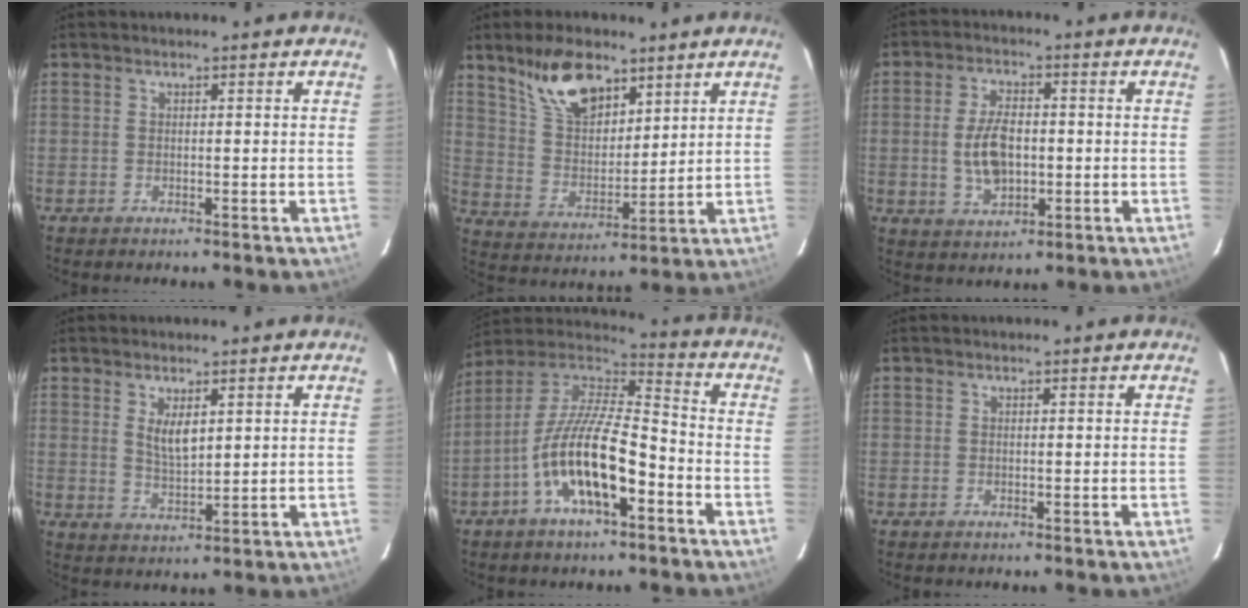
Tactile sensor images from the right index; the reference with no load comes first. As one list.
[{"total": 12.8, "force": [8.4, 6.1, 7.4], "torque": [-0.136, 0.017, 0.166]}, {"total": 8.6, "force": [-0.6, 5.0, 7.0], "torque": [-0.137, 0.004, -0.004]}, {"total": 4.7, "force": [1.9, 2.1, 3.8], "torque": [-0.065, -0.004, 0.039]}, {"total": 16.7, "force": [-7.0, 5.7, 14.0], "torque": [-0.270, -0.002, -0.136]}, {"total": 0.0}]